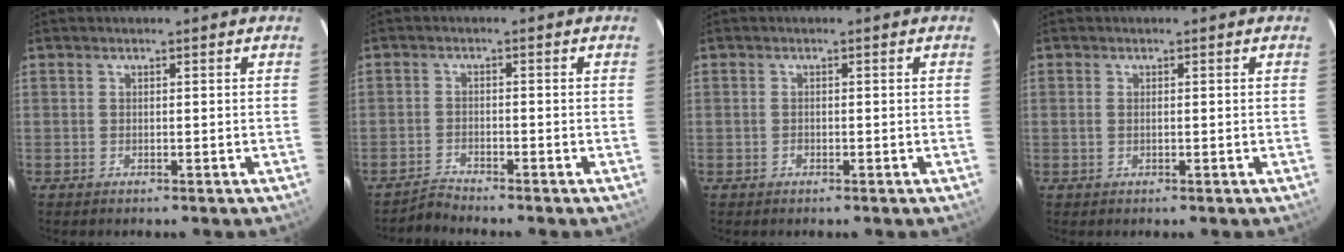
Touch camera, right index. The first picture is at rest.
{"total": 2.5, "force": [-2.5, -0.5, -0.3], "torque": [-0.006, 0.000, -0.053]}
{"total": 0.6, "force": [-0.5, 0.4, 0.1], "torque": [-0.002, 0.002, -0.010]}
{"total": 0.7, "force": [-0.1, 0.4, 0.5], "torque": [-0.012, 0.001, -0.003]}